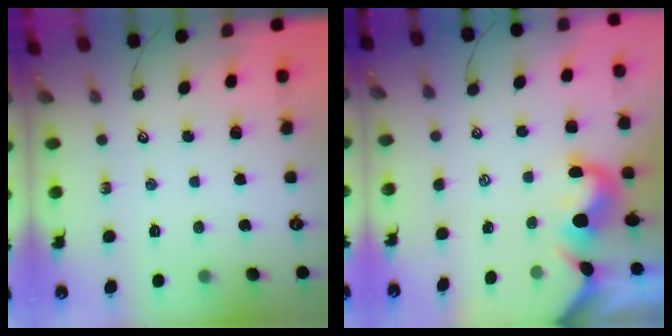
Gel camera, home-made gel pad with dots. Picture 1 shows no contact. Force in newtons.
{"total": 1.4, "press": 1.2, "slide": 0.7}